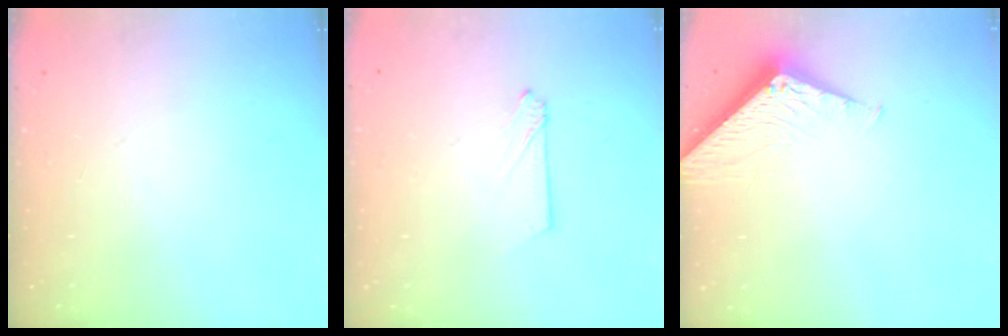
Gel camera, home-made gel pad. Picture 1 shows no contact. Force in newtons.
{"total": 2.1, "press": 2.1, "slide": 0.2}
{"total": 7.9, "press": 7.8, "slide": 0.6}